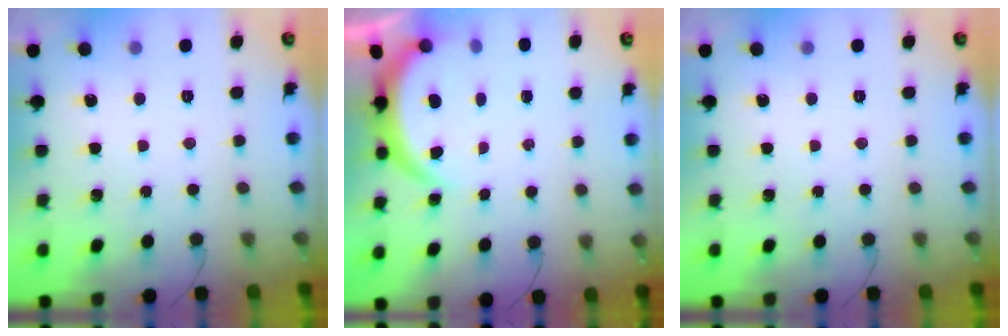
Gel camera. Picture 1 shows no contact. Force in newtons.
{"total": 3.9, "press": 3.9, "slide": 0.2}
{"total": 0.0}